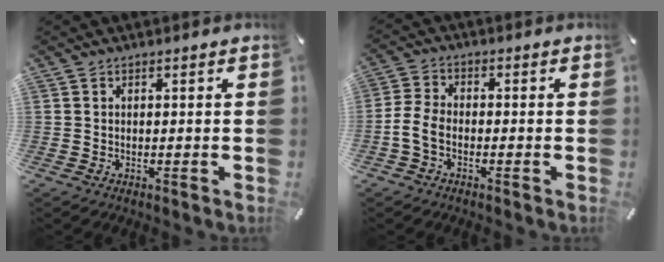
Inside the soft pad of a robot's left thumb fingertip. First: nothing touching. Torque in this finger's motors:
{"motor_torque": [0.50, 1.02, 0.84, 0.23, -0.11]}